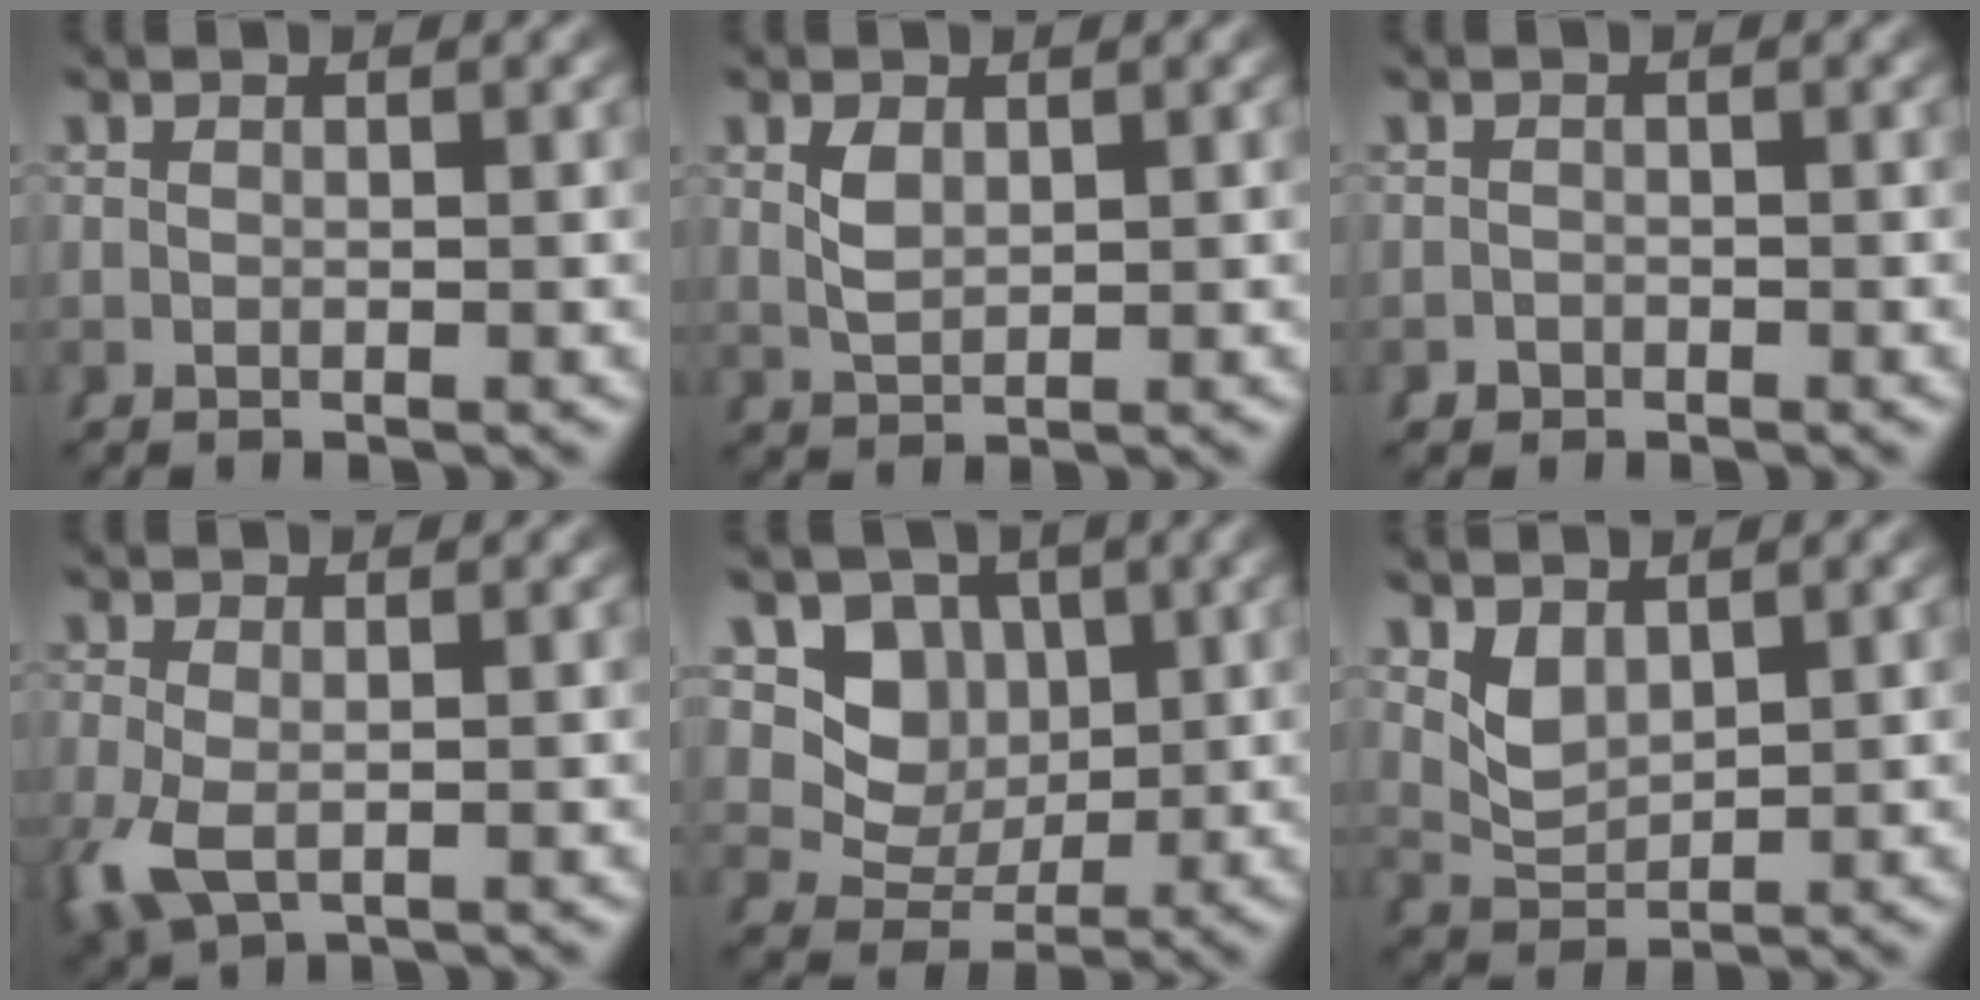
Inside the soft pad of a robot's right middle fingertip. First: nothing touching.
{"total": 1.4, "force": [0.7, 0.4, 1.1], "torque": [-0.022, 0.002, 0.022]}
{"total": 1.0, "force": [-0.9, 0.3, -0.3], "torque": [0.015, -0.009, -0.011]}
{"total": 3.3, "force": [-1.1, 2.0, 2.4], "torque": [-0.068, -0.023, -0.005]}
{"total": 10.8, "force": [1.7, 9.2, 5.2], "torque": [-0.104, -0.023, 0.033]}
{"total": 2.5, "force": [1.4, 1.3, 1.5], "torque": [-0.033, -0.003, 0.031]}